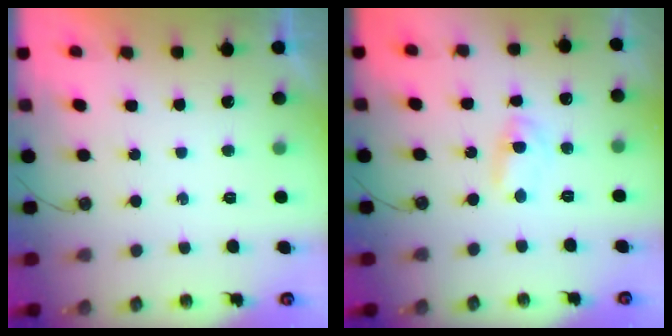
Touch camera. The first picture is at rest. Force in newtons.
{"total": 2.3, "press": 2.3, "slide": 0.2}